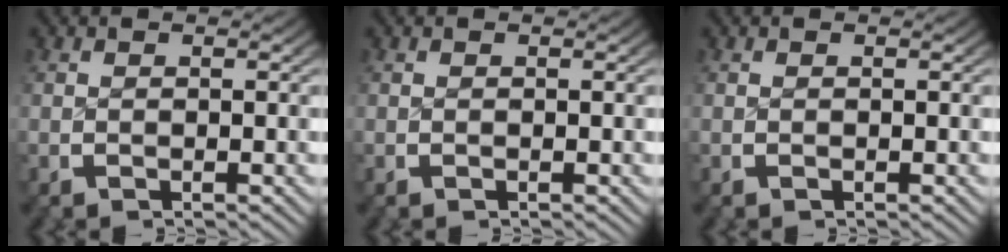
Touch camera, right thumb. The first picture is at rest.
{"total": 0.0}
{"total": 0.0}